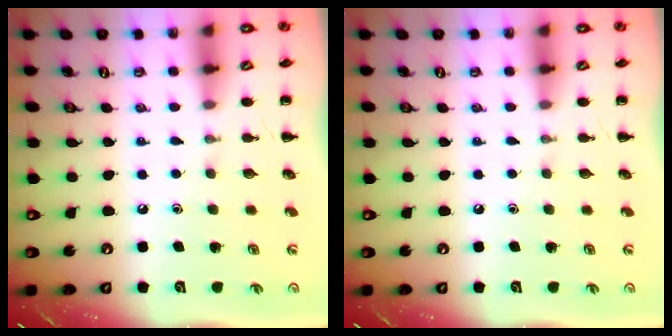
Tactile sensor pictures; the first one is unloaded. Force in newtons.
{"total": 0.0}